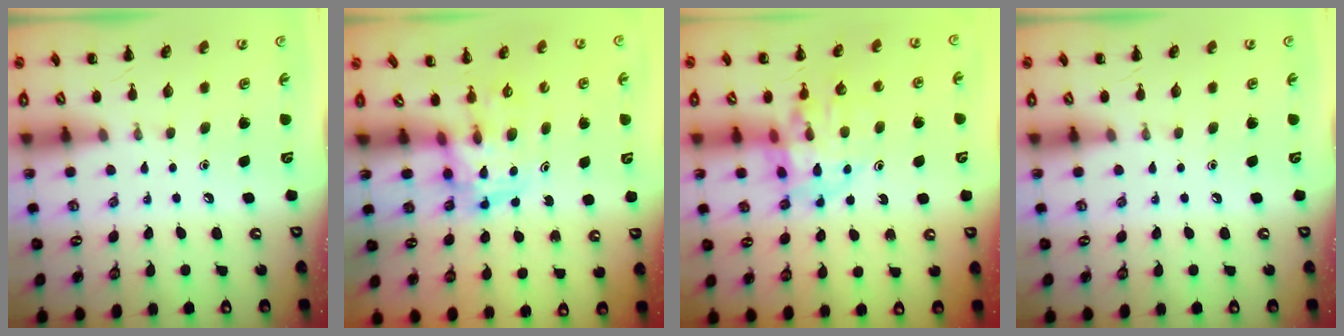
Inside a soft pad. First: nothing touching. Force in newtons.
{"total": 3.5, "press": 3.5, "slide": 0.6}
{"total": 12.3, "press": 11.8, "slide": 3.4}
{"total": 0.0}